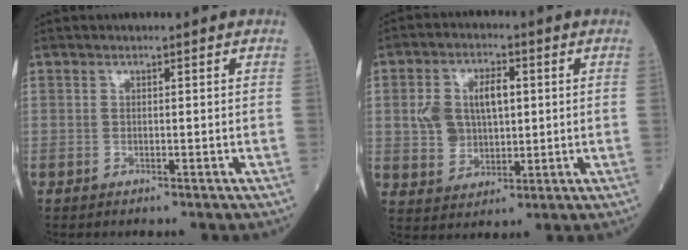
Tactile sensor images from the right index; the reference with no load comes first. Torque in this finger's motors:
{"motor_torque": [0.22, -0.01, 0.18, 0.08]}